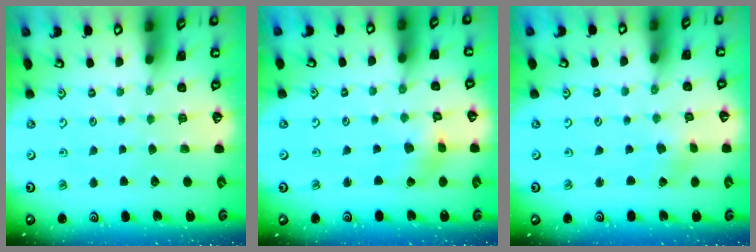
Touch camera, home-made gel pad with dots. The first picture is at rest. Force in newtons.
{"total": 2.2, "press": 2.2, "slide": 0.4}
{"total": 0.7, "press": 0.6, "slide": 0.2}